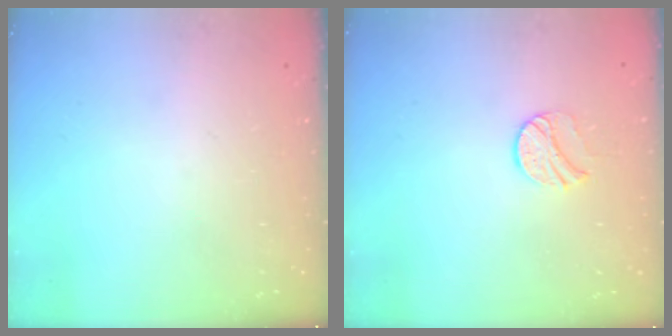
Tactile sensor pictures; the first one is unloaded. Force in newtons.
{"total": 8.3, "press": 8.2, "slide": 0.8}